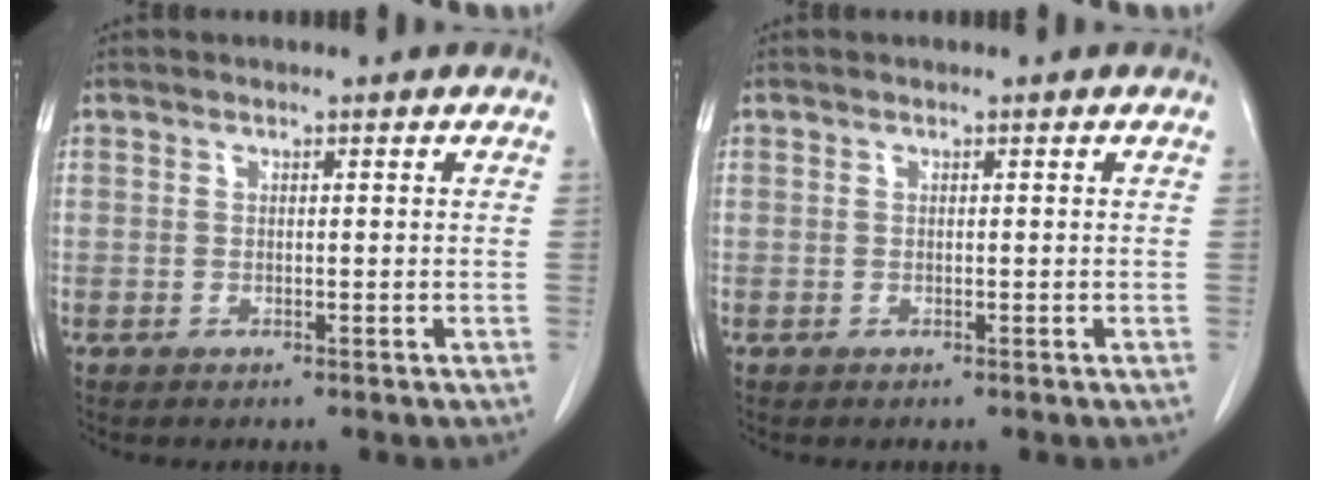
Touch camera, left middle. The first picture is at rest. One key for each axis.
{"total": 0.0}